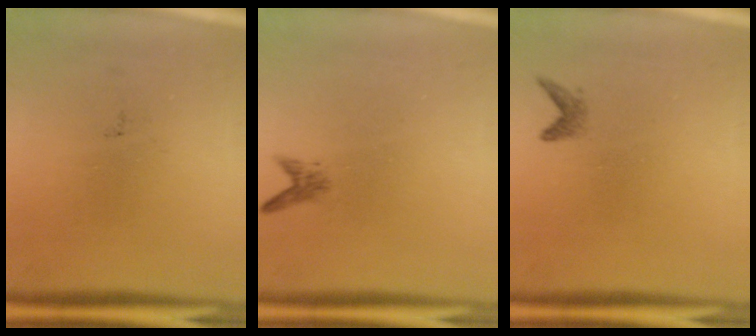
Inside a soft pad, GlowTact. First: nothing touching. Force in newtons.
{"total": 1.1}
{"total": 0.9}